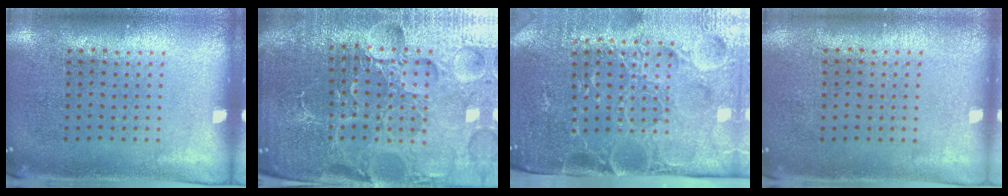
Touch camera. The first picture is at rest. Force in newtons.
{"total": 5.8, "press": 5.4, "slide": 2.3}
{"total": 4.9, "press": 4.1, "slide": 2.6}
{"total": 0.0}